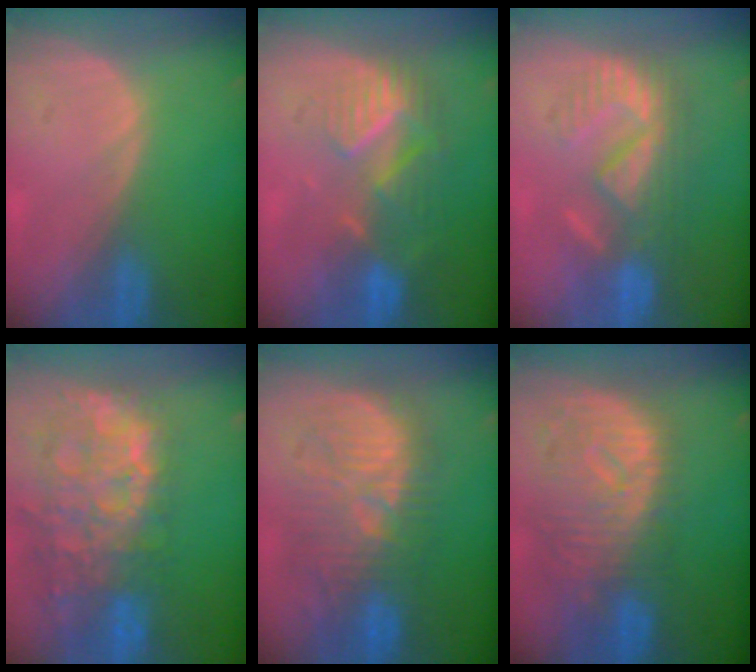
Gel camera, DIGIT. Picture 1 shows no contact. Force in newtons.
{"total": 9.0, "press": 7.9, "slide": 4.4}
{"total": 8.7, "press": 8.5, "slide": 1.7}
{"total": 14.1, "press": 11.4, "slide": 8.2}
{"total": 11.1, "press": 10.9, "slide": 1.8}
{"total": 11.4, "press": 10.0, "slide": 5.5}